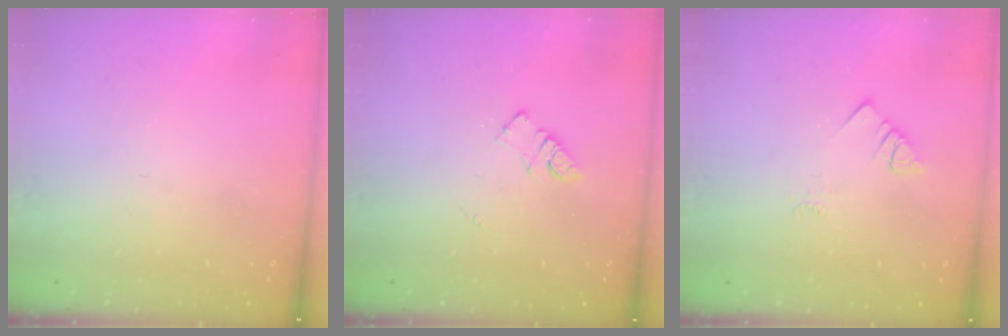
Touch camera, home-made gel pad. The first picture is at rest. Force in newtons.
{"total": 5.6, "press": 5.6, "slide": 0.8}
{"total": 2.0, "press": 2.0, "slide": 0.4}